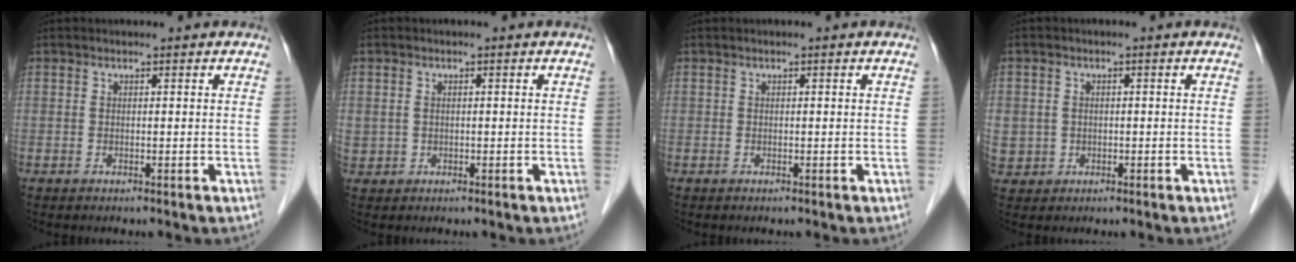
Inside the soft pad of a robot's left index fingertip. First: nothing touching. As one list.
[{"total": 1.5, "force": [0.1, 1.4, 0.5], "torque": [-0.018, 0.005, 0.011]}, {"total": 0.0}, {"total": 4.3, "force": [-0.5, 4.1, 0.9], "torque": [-0.030, 0.005, 0.006]}]